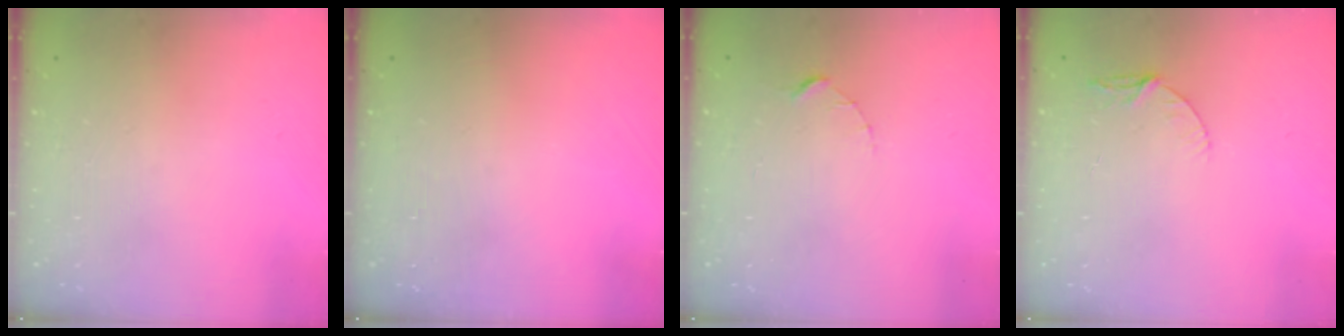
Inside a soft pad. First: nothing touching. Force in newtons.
{"total": 0.0}
{"total": 1.5, "press": 1.5, "slide": 0.2}
{"total": 5.2, "press": 5.1, "slide": 0.6}